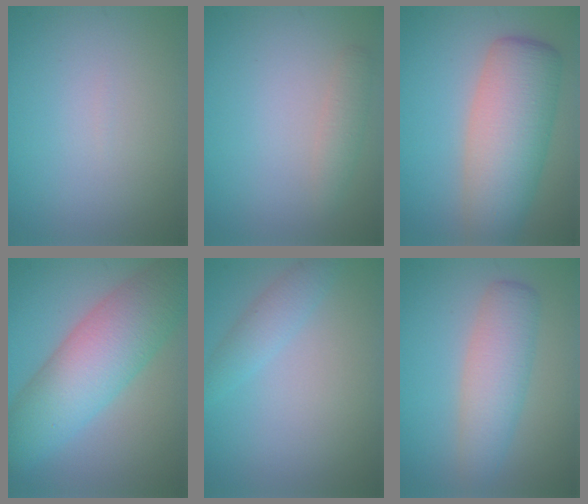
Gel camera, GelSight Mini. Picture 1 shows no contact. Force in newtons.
{"total": 1.5, "press": 1.5, "slide": 0.0}
{"total": 8.2, "press": 8.2, "slide": 0.3}
{"total": 9.2, "press": 9.2, "slide": 0.2}
{"total": 2.1, "press": 2.0, "slide": 0.2}
{"total": 4.2, "press": 4.2, "slide": 0.1}